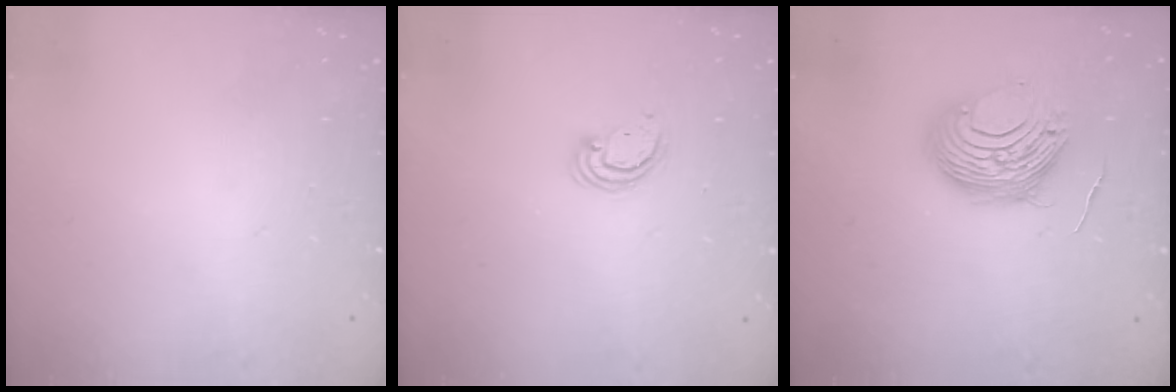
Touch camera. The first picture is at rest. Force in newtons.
{"total": 3.0, "press": 2.9, "slide": 0.3}
{"total": 11.5, "press": 11.4, "slide": 1.1}